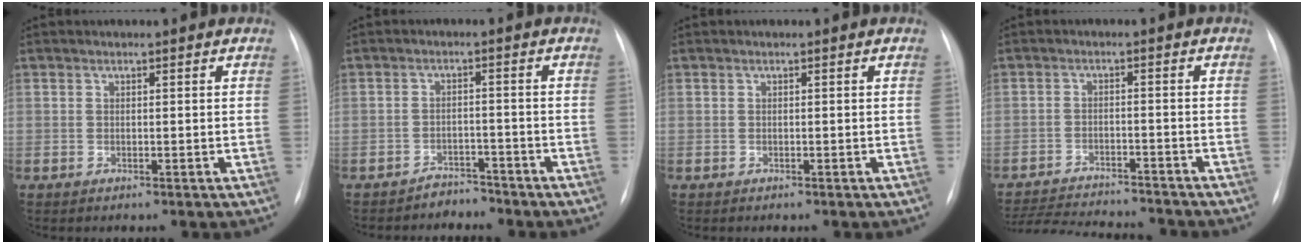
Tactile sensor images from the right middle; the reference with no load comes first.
{"total": 3.0, "force": [-2.8, 1.1, -0.5], "torque": [0.006, -0.001, -0.041]}
{"total": 0.0}
{"total": 14.7, "force": [-13.9, 1.7, 4.6], "torque": [-0.088, -0.009, -0.198]}